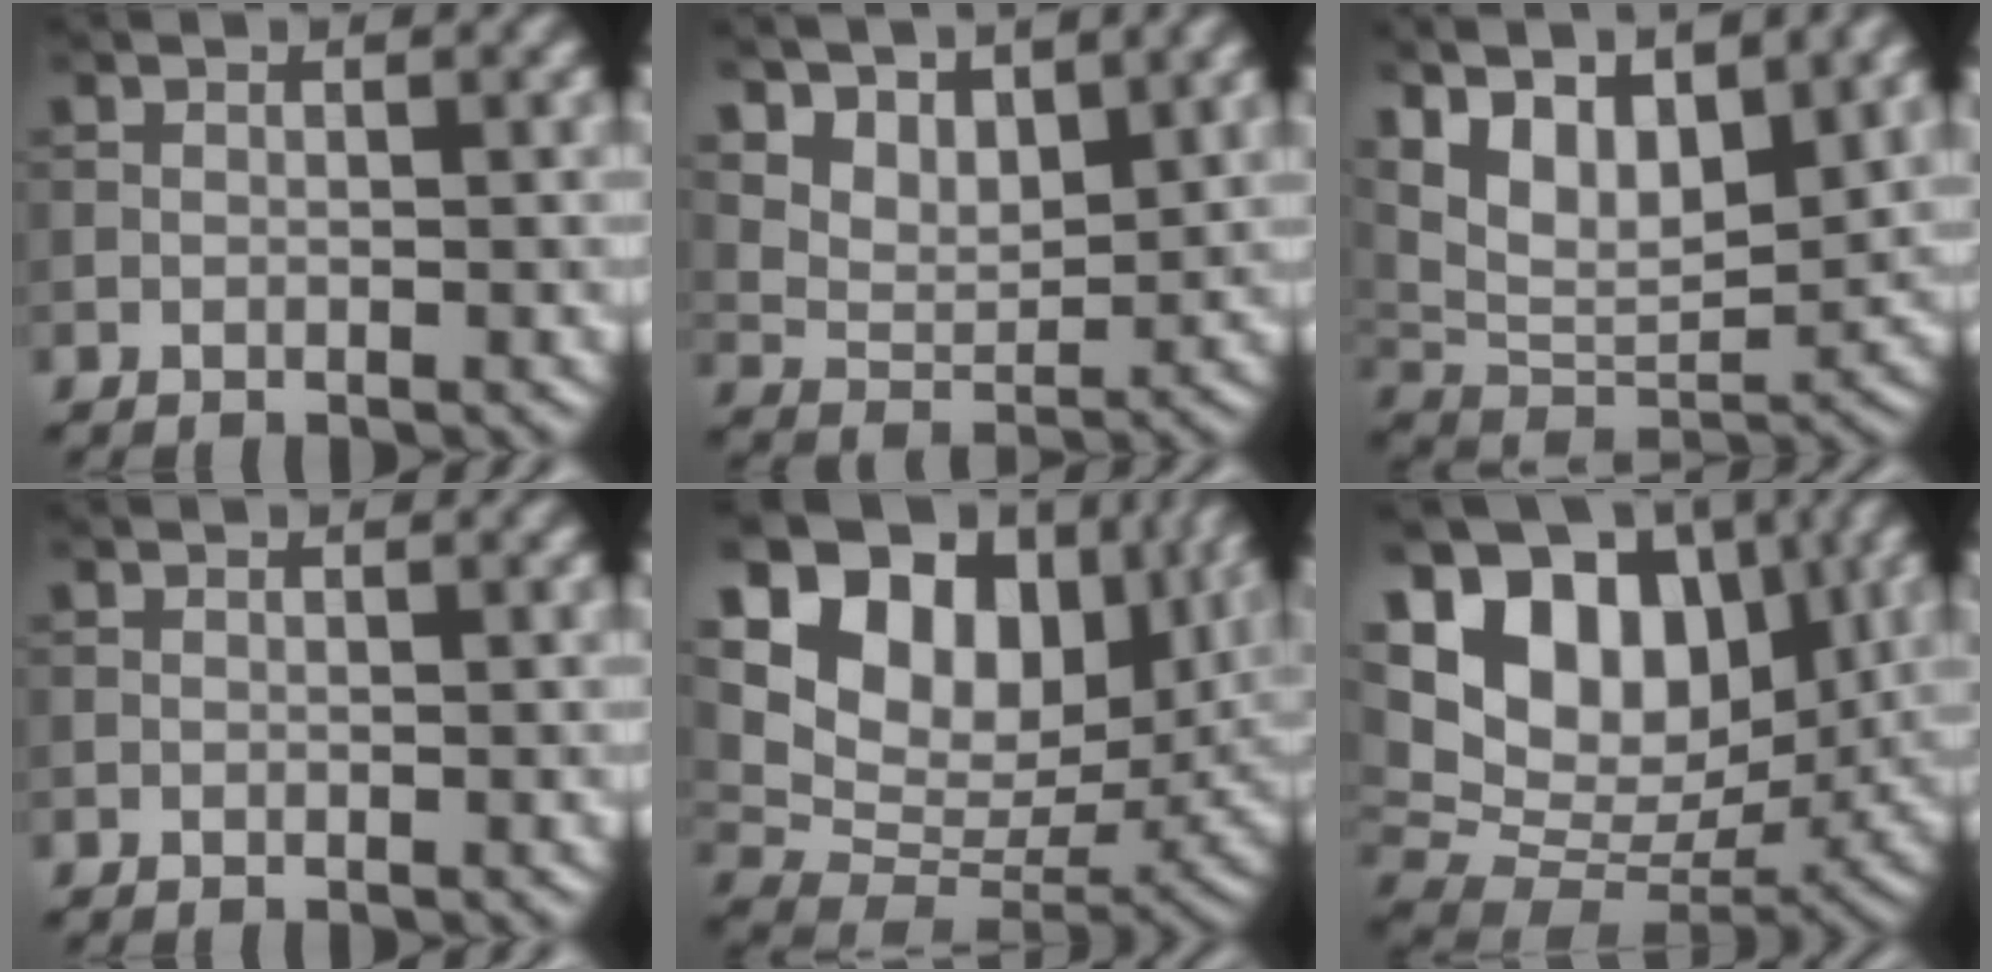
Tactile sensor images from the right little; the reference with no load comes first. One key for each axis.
{"total": 6.2, "fx": 4.9, "fy": 2.7, "fz": 2.7, "tx": -0.072, "ty": -0.013, "tz": 0.101}
{"total": 10.9, "fx": 5.9, "fy": 5.0, "fz": 7.7, "tx": -0.145, "ty": 0.008, "tz": 0.103}
{"total": 0.0}
{"total": 16.0, "fx": 7.5, "fy": 10.5, "fz": 9.5, "tx": -0.175, "ty": 0.024, "tz": 0.151}
{"total": 12.6, "fx": 4.7, "fy": 8.3, "fz": 8.3, "tx": -0.140, "ty": 0.019, "tz": 0.077}